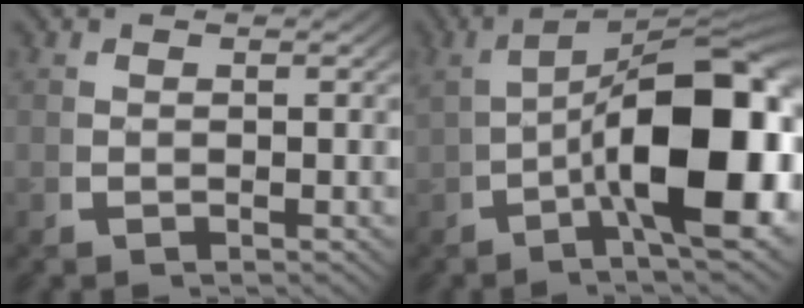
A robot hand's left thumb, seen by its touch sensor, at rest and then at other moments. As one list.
[{"total": 16.9, "force": [-0.1, 7.6, 15.1], "torque": [-0.213, -0.029, 0.011]}]